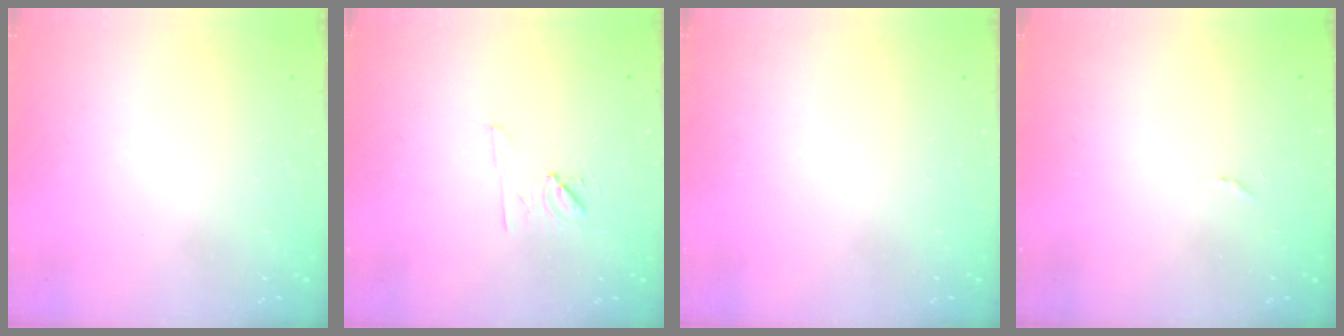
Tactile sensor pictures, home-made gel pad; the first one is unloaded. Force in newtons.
{"total": 6.7, "press": 6.6, "slide": 1.1}
{"total": 0.0}
{"total": 5.0, "press": 5.0, "slide": 0.3}